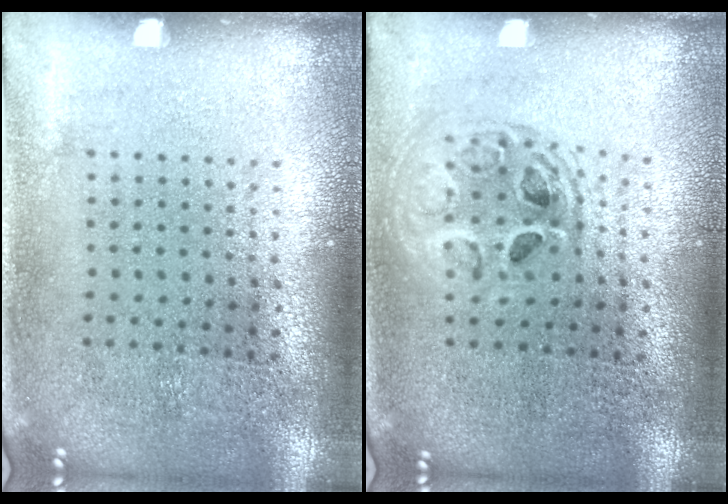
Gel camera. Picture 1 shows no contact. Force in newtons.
{"total": 1.4, "press": 1.2, "slide": 0.7}